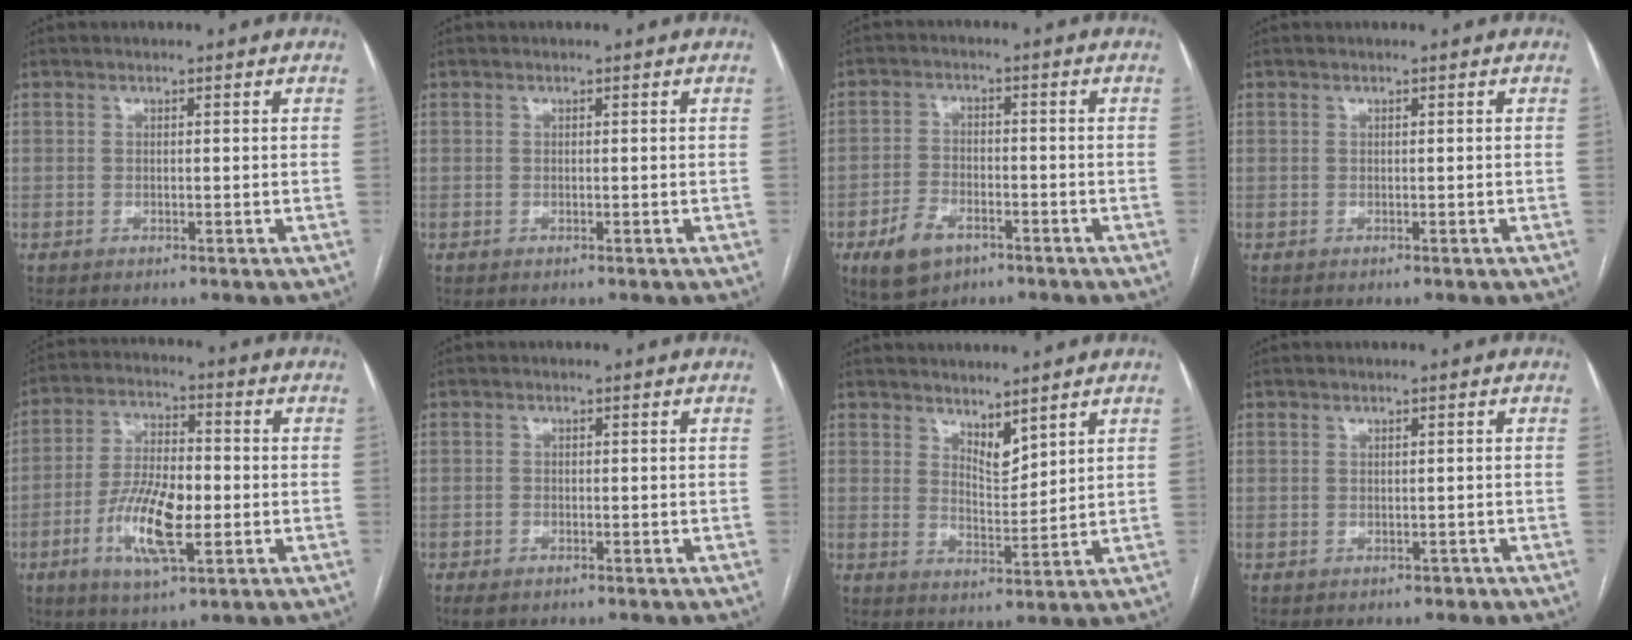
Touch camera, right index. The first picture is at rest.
{"total": 0.0}
{"total": 6.9, "force": [-3.9, 4.0, 4.1], "torque": [-0.085, 0.000, -0.062]}
{"total": 0.0}
{"total": 11.5, "force": [-3.1, 3.7, 10.5], "torque": [-0.210, 0.000, -0.055]}
{"total": 1.9, "force": [-1.3, 1.0, 0.9], "torque": [-0.016, 0.000, -0.016]}
{"total": 4.4, "force": [3.6, 1.4, 2.0], "torque": [-0.037, -0.010, 0.073]}
{"total": 1.0, "force": [-0.3, 0.9, 0.2], "torque": [-0.003, 0.004, -0.001]}